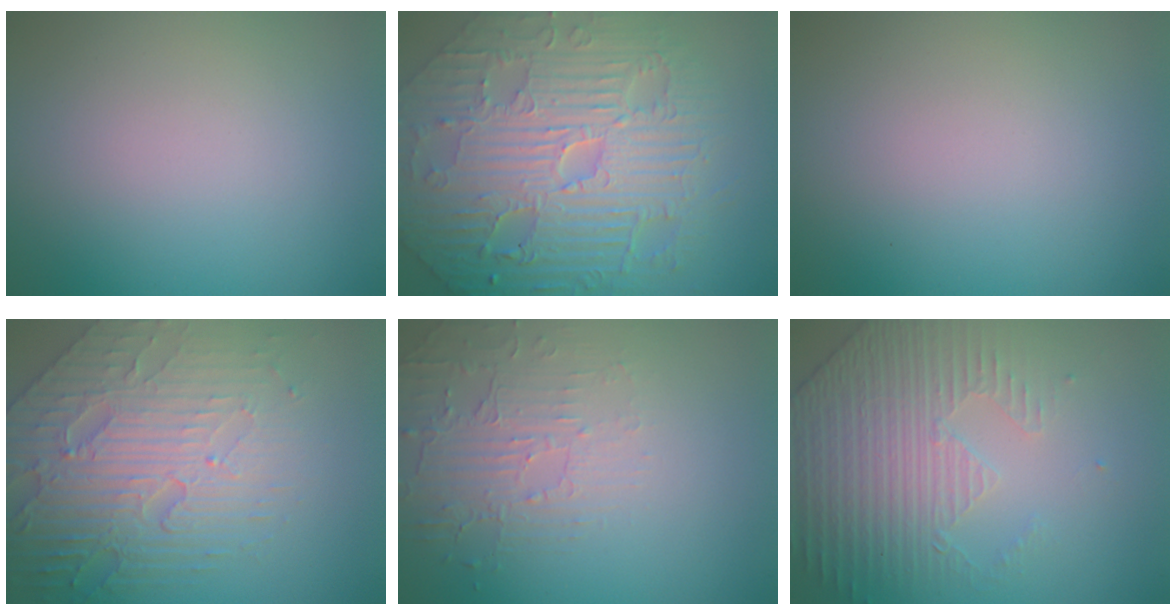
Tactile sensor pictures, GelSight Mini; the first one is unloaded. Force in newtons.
{"total": 9.9, "press": 7.4, "slide": 6.6}
{"total": 0.0}
{"total": 7.9, "press": 5.8, "slide": 5.3}
{"total": 2.1, "press": 1.3, "slide": 1.7}
{"total": 4.4, "press": 3.6, "slide": 2.5}